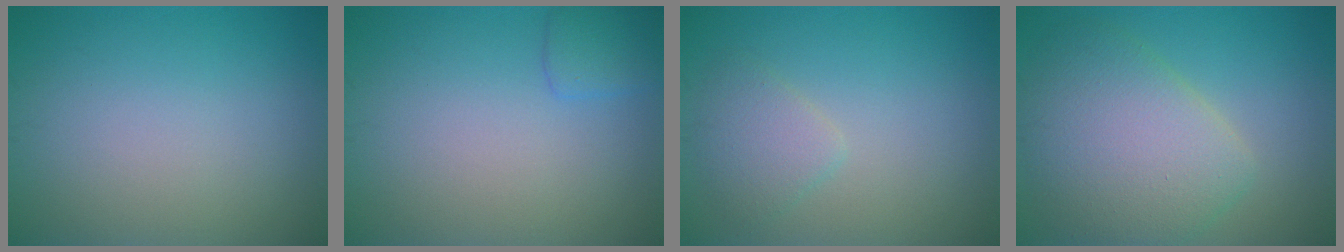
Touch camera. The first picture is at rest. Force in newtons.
{"total": 1.7, "press": 1.7, "slide": 0.1}
{"total": 2.2, "press": 2.2, "slide": 0.2}
{"total": 7.2, "press": 7.1, "slide": 0.3}